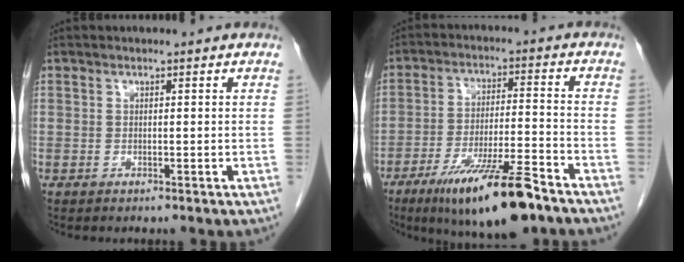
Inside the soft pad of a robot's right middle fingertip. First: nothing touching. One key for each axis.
{"total": 14.7, "fx": -9.8, "fy": 1.7, "fz": 10.8, "tx": -0.182, "ty": -0.027, "tz": -0.162}